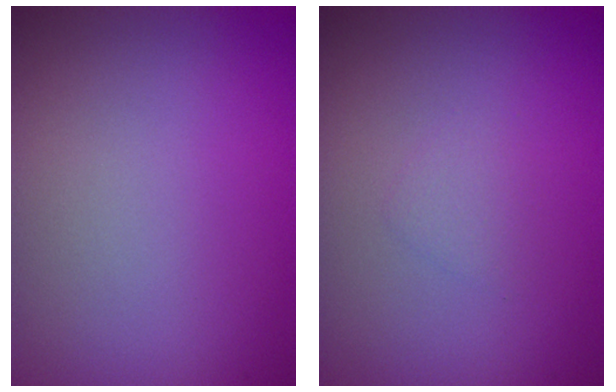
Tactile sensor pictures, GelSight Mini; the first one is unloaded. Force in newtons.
{"total": 0.9, "press": 0.9, "slide": 0.1}